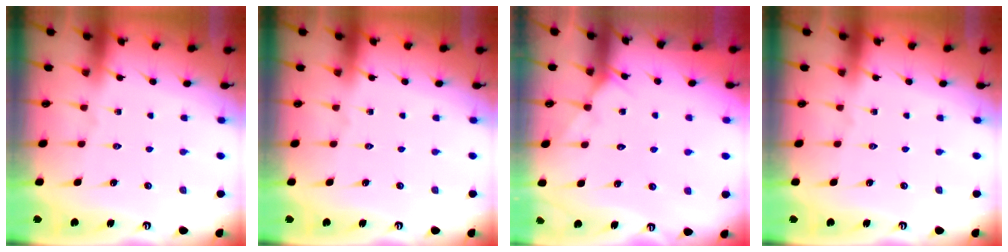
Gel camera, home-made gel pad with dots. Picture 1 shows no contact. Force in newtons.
{"total": 0.0}
{"total": 4.2, "press": 4.2, "slide": 0.4}
{"total": 0.0}